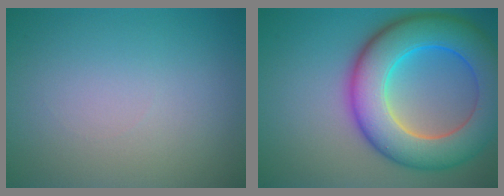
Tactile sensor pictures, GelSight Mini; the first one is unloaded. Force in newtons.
{"total": 10.8, "press": 10.8, "slide": 0.3}